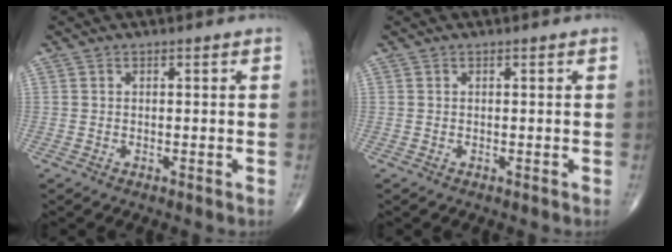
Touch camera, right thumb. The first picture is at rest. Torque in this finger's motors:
{"motor_torque": [-0.05, 0.05, 0.00, 0.00, 0.03]}